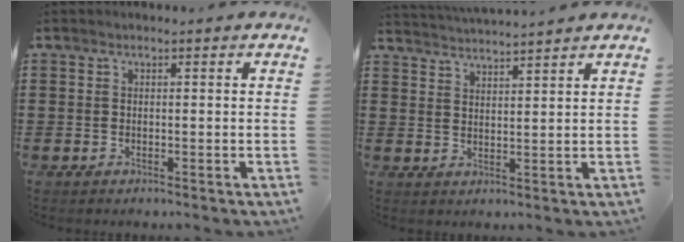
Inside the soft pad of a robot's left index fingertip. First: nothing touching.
{"total": 2.9, "force": [2.9, -0.7, 0.0], "torque": [-0.010, -0.017, 0.051]}